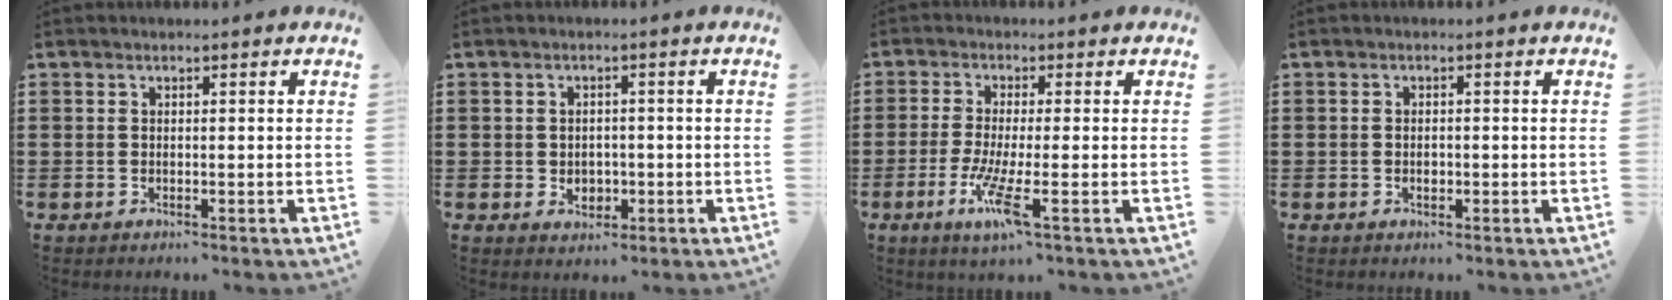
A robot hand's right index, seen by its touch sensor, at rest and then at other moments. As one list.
[{"total": 2.2, "force": [-0.3, 1.9, 1.2], "torque": [-0.020, 0.001, -0.010]}, {"total": 6.7, "force": [-2.3, 0.4, 6.3], "torque": [-0.139, -0.025, -0.045]}, {"total": 1.0, "force": [-0.2, 0.5, 0.9], "torque": [-0.018, -0.002, -0.003]}]